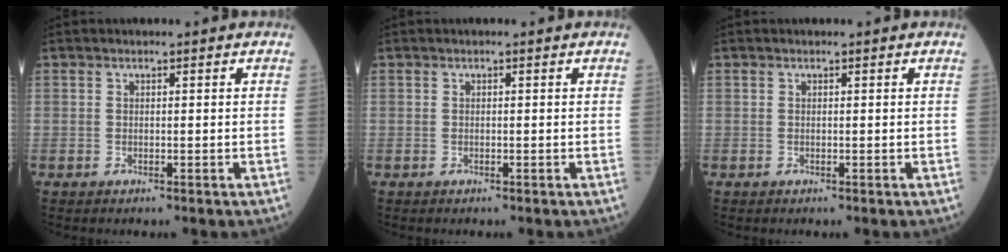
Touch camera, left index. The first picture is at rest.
{"total": 0.0}
{"total": 0.0}